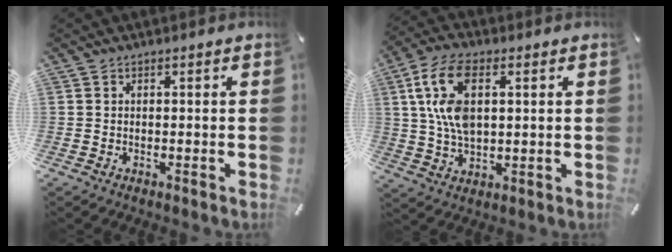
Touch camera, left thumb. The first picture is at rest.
{"total": 11.9, "force": [3.2, 6.5, 9.4], "torque": [-0.222, -0.001, 0.053]}